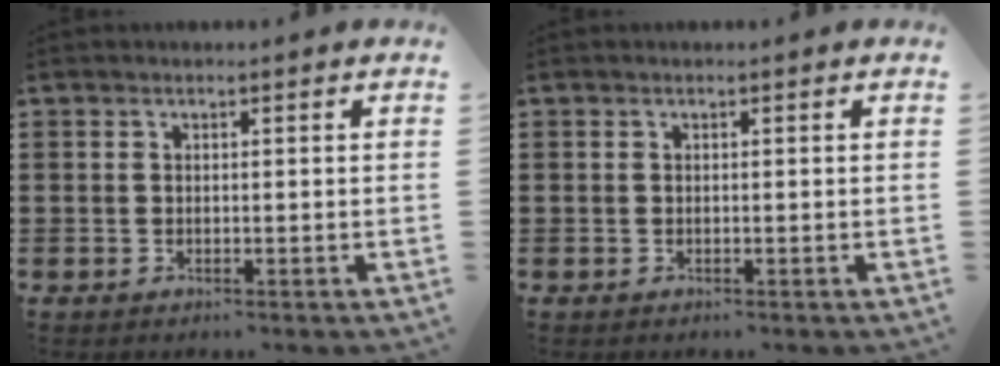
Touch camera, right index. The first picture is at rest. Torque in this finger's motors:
{"motor_torque": [0.55, 0.55, 0.00, 0.00]}